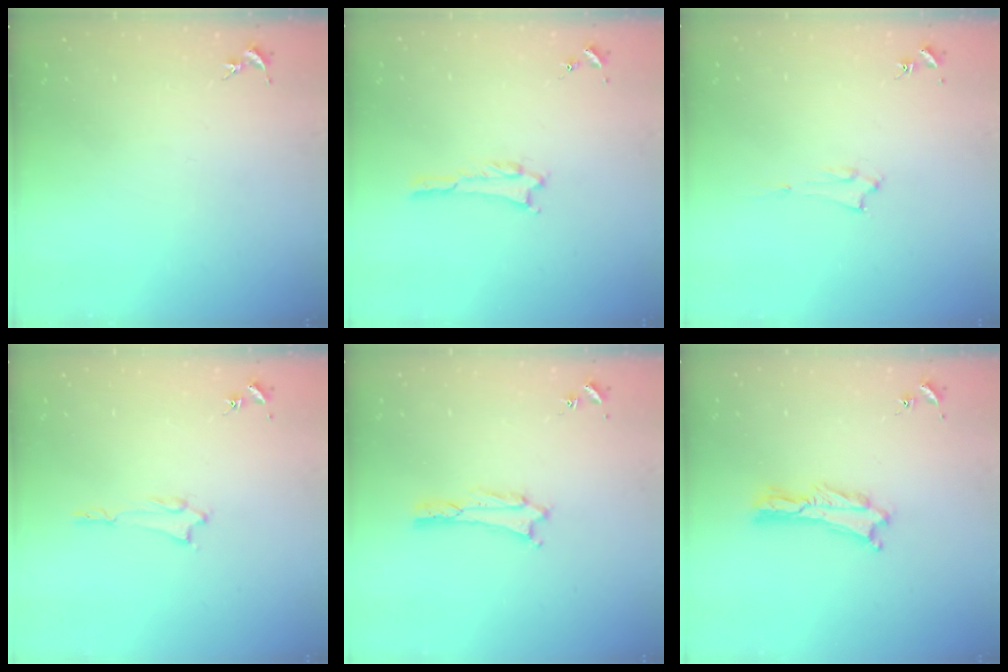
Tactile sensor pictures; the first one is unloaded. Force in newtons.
{"total": 0.5, "press": 0.5, "slide": 0.1}
{"total": 1.5, "press": 1.5, "slide": 0.2}
{"total": 1.2, "press": 1.2, "slide": 0.1}
{"total": 1.6, "press": 1.6, "slide": 0.2}
{"total": 1.2, "press": 1.1, "slide": 0.3}